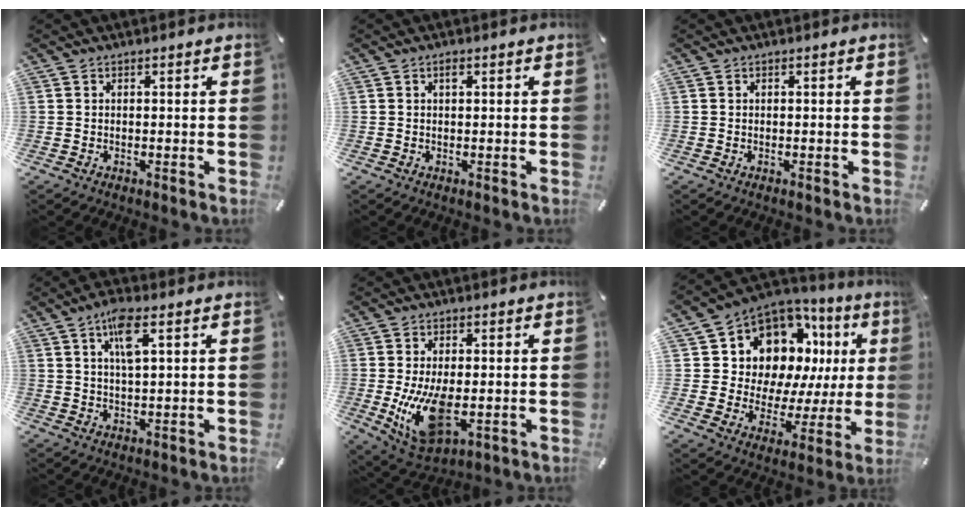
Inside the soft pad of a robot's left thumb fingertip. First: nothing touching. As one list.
[{"total": 0.9, "force": [0.4, 0.4, 0.7], "torque": [-0.015, 0.003, 0.006]}, {"total": 0.0}, {"total": 7.0, "force": [3.2, 2.0, 5.9], "torque": [-0.116, 0.003, 0.053]}, {"total": 12.5, "force": [-1.2, 6.7, 10.4], "torque": [-0.212, -0.022, -0.017]}, {"total": 12.1, "force": [7.1, 8.8, 4.3], "torque": [-0.074, -0.080, 0.129]}]